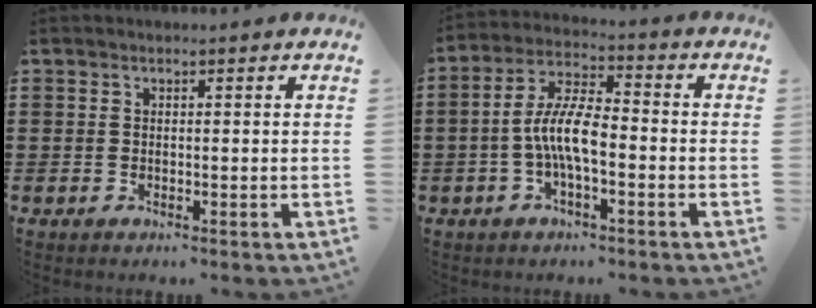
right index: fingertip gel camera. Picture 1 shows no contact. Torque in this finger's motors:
{"motor_torque": [1.14, 0.31, 0.67, 0.21]}